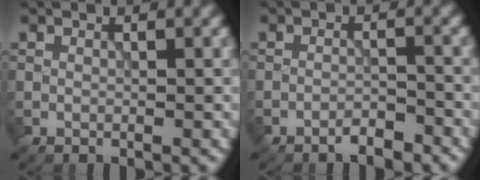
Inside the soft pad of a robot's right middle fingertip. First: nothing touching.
{"total": 2.2, "force": [-1.8, 0.5, 1.1], "torque": [-0.014, 0.004, -0.033]}